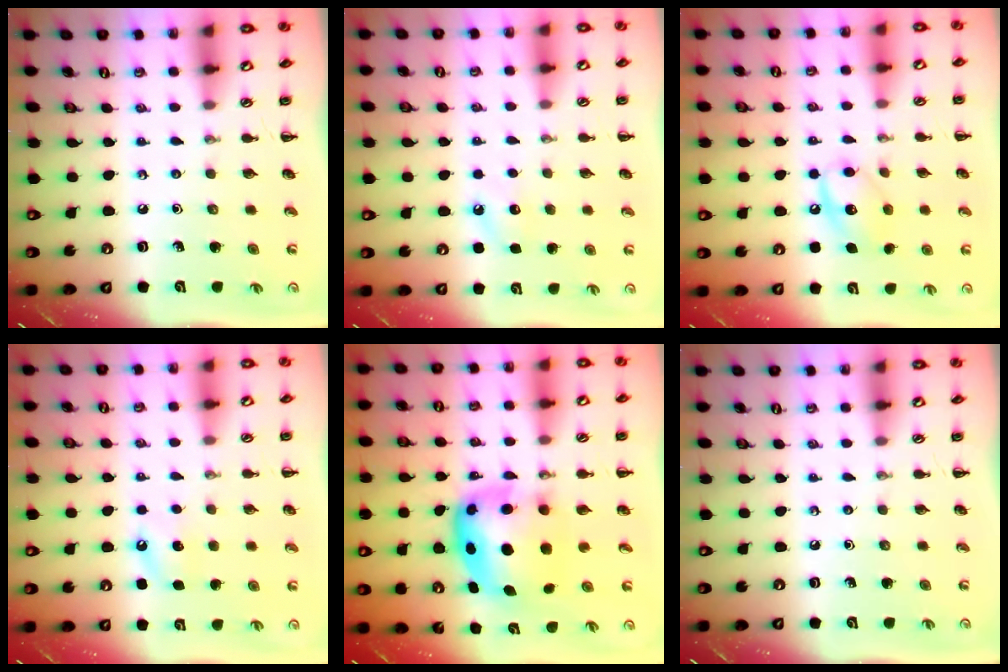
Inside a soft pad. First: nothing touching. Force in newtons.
{"total": 6.2, "press": 6.0, "slide": 1.5}
{"total": 10.4, "press": 10.4, "slide": 1.2}
{"total": 5.3, "press": 5.0, "slide": 1.5}
{"total": 7.4, "press": 7.2, "slide": 1.6}
{"total": 0.0}